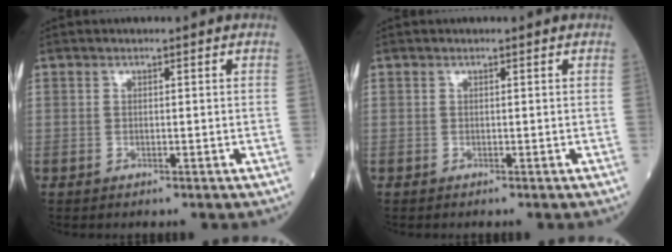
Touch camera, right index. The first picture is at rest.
{"total": 0.0}